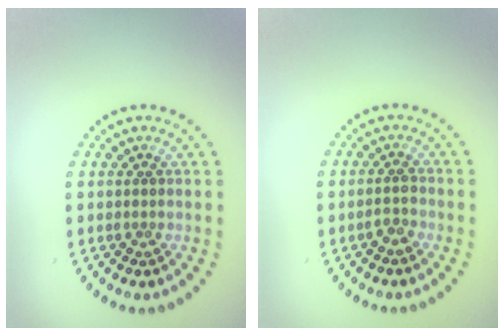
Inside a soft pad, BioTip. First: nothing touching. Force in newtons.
{"total": 1.3, "press": 1.2, "slide": 0.4}